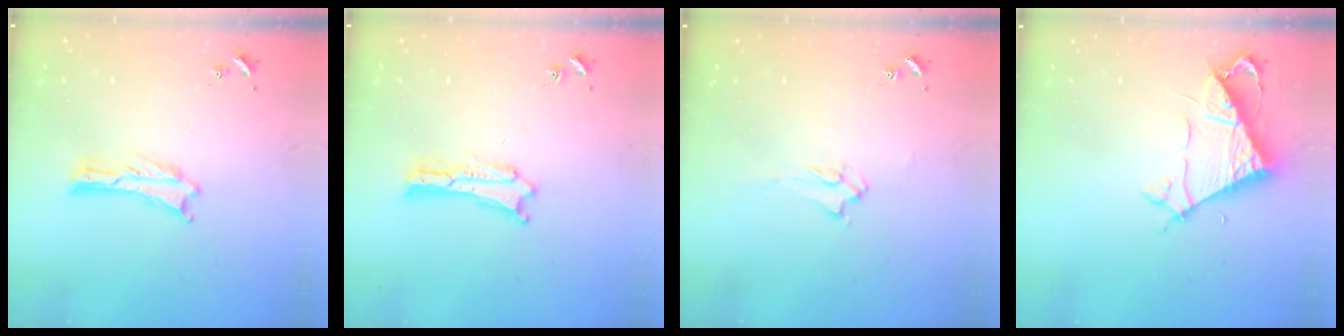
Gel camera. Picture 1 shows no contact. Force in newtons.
{"total": 0.9, "press": 0.9, "slide": 0.2}
{"total": 1.9, "press": 1.9, "slide": 0.3}
{"total": 7.1, "press": 7.1, "slide": 0.4}